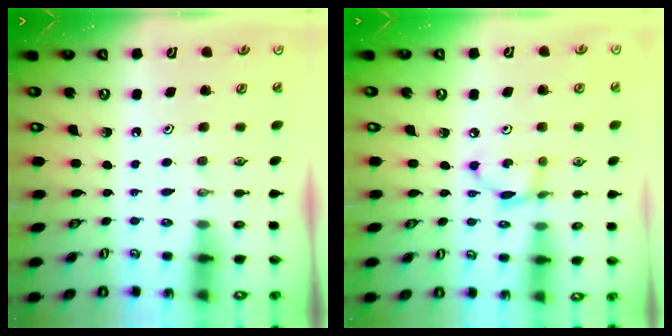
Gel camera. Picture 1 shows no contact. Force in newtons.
{"total": 5.4, "press": 5.4, "slide": 0.2}